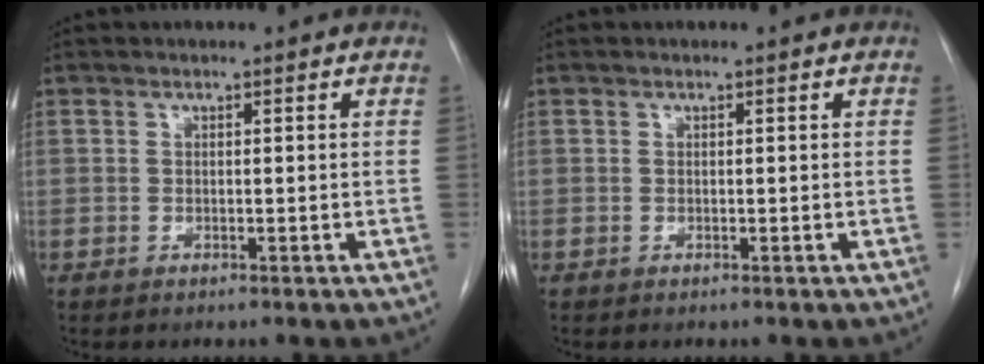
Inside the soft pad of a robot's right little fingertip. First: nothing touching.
{"total": 0.0}